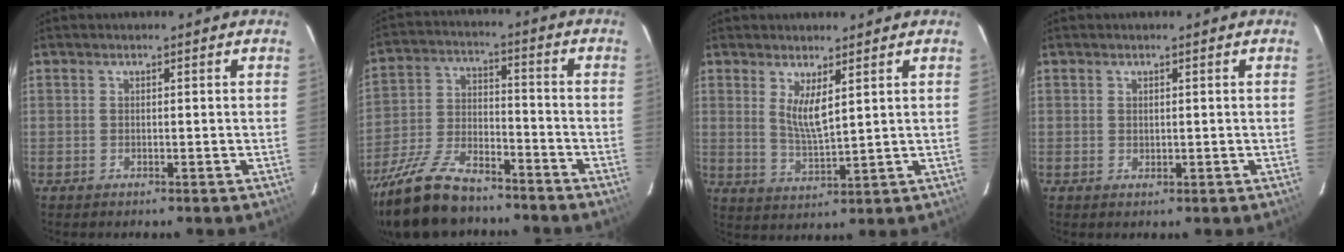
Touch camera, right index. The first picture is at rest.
{"total": 19.1, "force": [-14.6, 7.3, 9.9], "torque": [-0.214, -0.019, -0.257]}
{"total": 5.4, "force": [2.4, 1.3, 4.6], "torque": [-0.087, -0.015, 0.047]}
{"total": 0.8, "force": [0.3, 0.7, 0.2], "torque": [-0.003, 0.003, 0.006]}